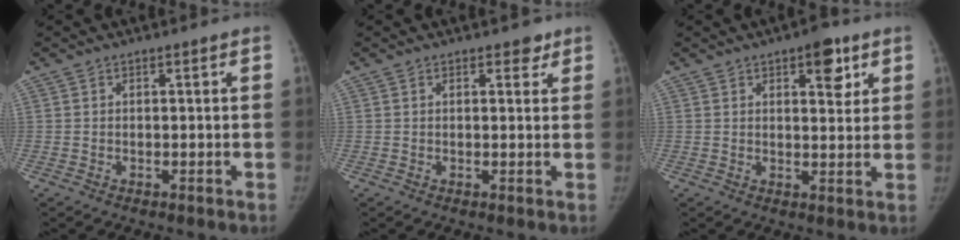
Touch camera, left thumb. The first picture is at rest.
{"total": 2.2, "force": [1.4, 1.2, 1.1], "torque": [0.007, -0.007, 0.013]}
{"total": 6.5, "force": [3.4, 2.9, 4.6], "torque": [-0.037, -0.015, 0.042]}